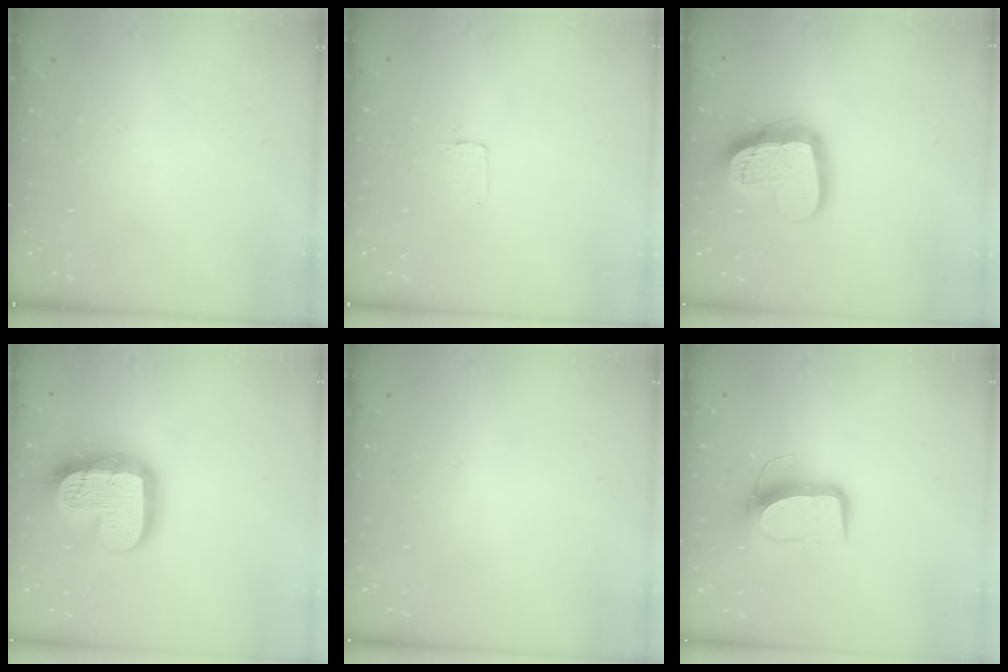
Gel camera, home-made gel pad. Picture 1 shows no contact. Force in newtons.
{"total": 1.7, "press": 1.7, "slide": 0.1}
{"total": 21.4, "press": 21.3, "slide": 2.1}
{"total": 20.3, "press": 20.3, "slide": 1.8}
{"total": 0.0}
{"total": 9.7, "press": 9.7, "slide": 0.6}